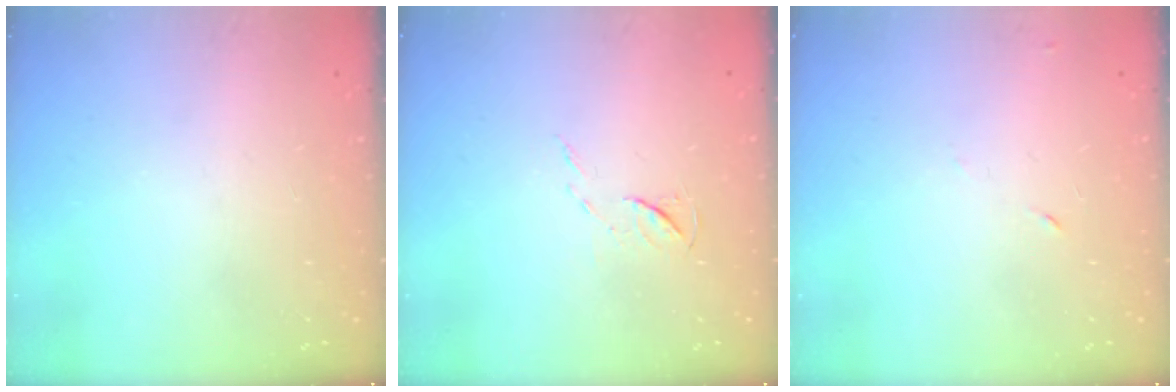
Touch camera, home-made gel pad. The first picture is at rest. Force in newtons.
{"total": 5.2, "press": 5.1, "slide": 0.8}
{"total": 5.2, "press": 5.1, "slide": 0.6}